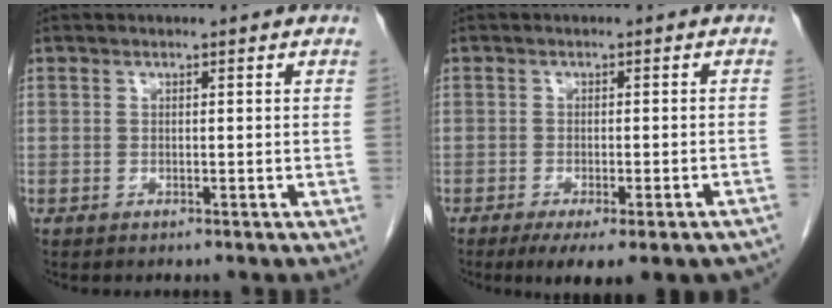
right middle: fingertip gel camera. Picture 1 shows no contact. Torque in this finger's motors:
{"motor_torque": [1.08, -1.06, 0.18, 0.06]}